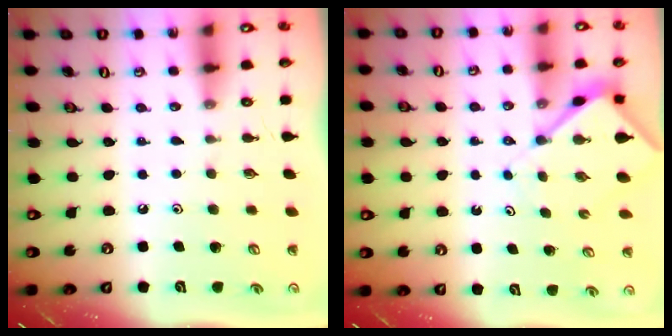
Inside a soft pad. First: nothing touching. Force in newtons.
{"total": 6.4, "press": 6.3, "slide": 0.8}